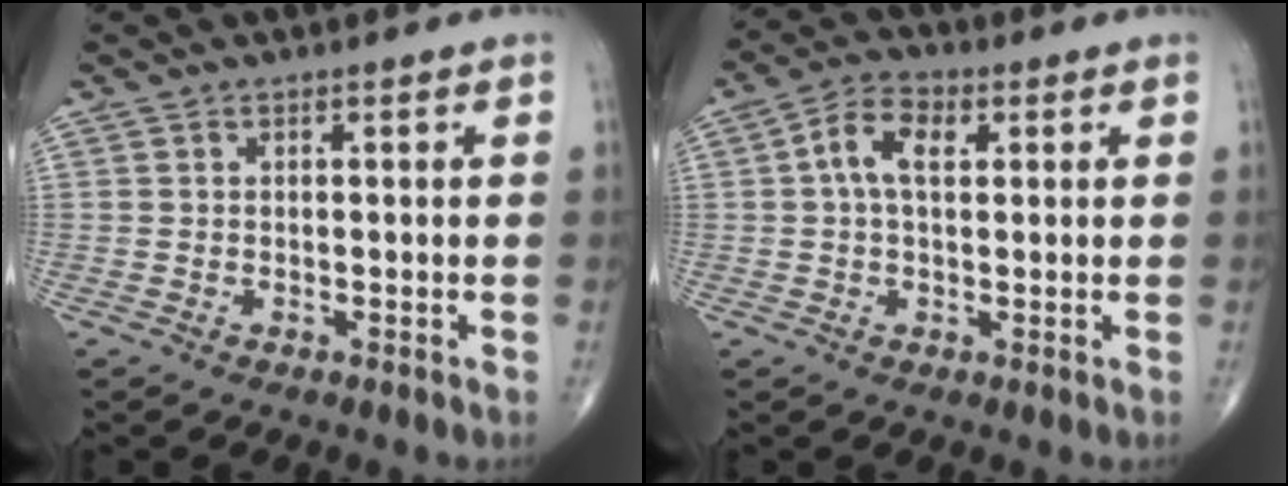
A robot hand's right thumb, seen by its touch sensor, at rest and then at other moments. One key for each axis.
{"total": 6.6, "fx": 1.4, "fy": 3.8, "fz": 5.2, "tx": -0.090, "ty": 0.016, "tz": 0.021}